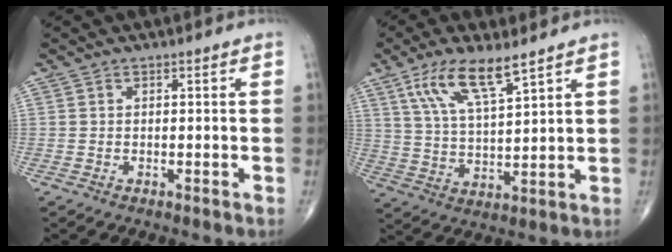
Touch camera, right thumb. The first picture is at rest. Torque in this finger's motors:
{"motor_torque": [-0.10, 0.32, 0.27, 0.18, 0.25]}